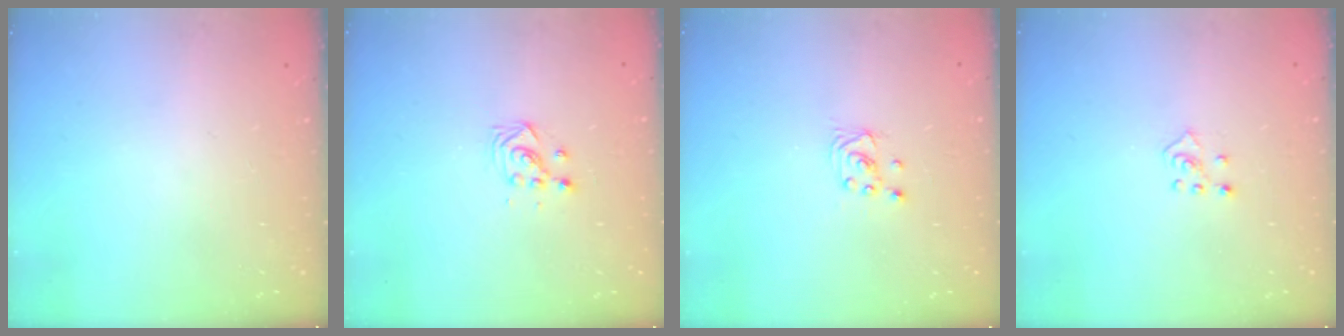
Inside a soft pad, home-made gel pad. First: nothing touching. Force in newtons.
{"total": 2.9, "press": 2.9, "slide": 0.3}
{"total": 1.7, "press": 1.6, "slide": 0.1}
{"total": 2.3, "press": 2.3, "slide": 0.5}